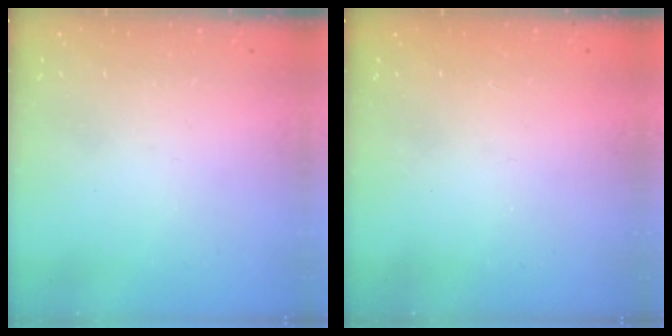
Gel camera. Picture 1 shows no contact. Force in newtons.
{"total": 0.9, "press": 0.9, "slide": 0.1}